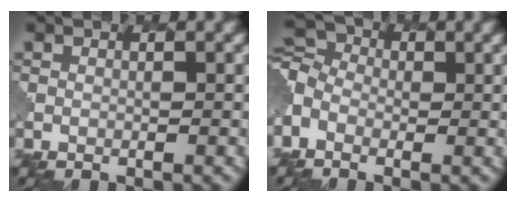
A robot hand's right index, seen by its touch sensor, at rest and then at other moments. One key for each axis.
{"total": 4.1, "fx": -1.6, "fy": 3.0, "fz": 2.4, "tx": -0.059, "ty": 0.000, "tz": -0.039}